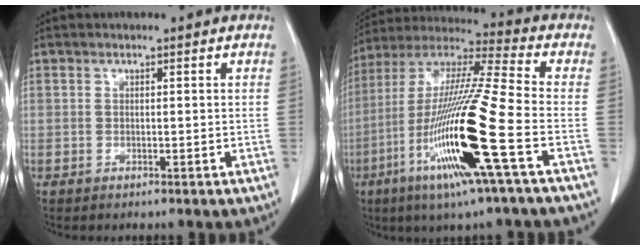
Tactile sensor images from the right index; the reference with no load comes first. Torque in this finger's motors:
{"motor_torque": [2.14, 0.00, 1.05, 0.21]}